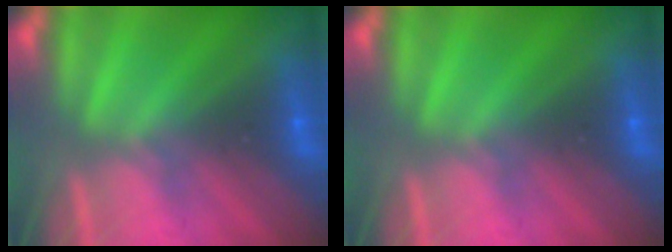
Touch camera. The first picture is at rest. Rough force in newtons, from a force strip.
{"total": 0.0}